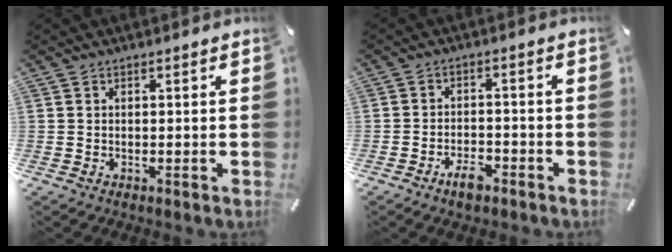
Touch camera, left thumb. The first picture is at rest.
{"total": 4.8, "force": [-3.4, 2.1, 2.7], "torque": [-0.048, 0.016, -0.062]}